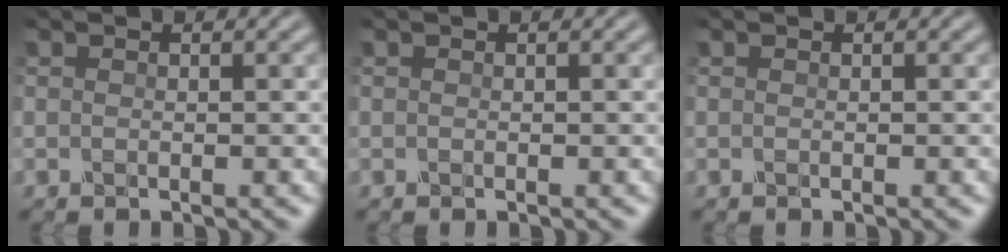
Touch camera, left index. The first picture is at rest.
{"total": 0.0}
{"total": 0.0}